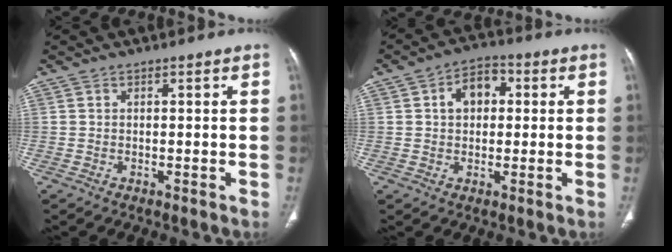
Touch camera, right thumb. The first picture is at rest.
{"total": 6.9, "force": [1.3, 5.0, 4.6], "torque": [-0.054, 0.014, 0.014]}